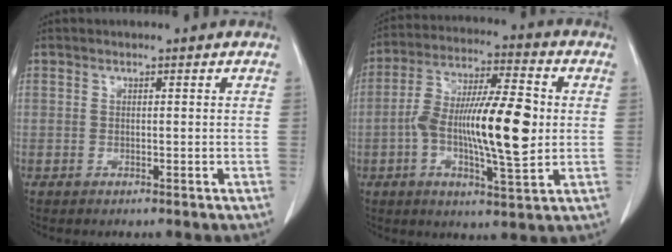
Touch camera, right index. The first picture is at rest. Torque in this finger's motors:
{"motor_torque": [0.86, -0.04, 0.54, 0.21]}